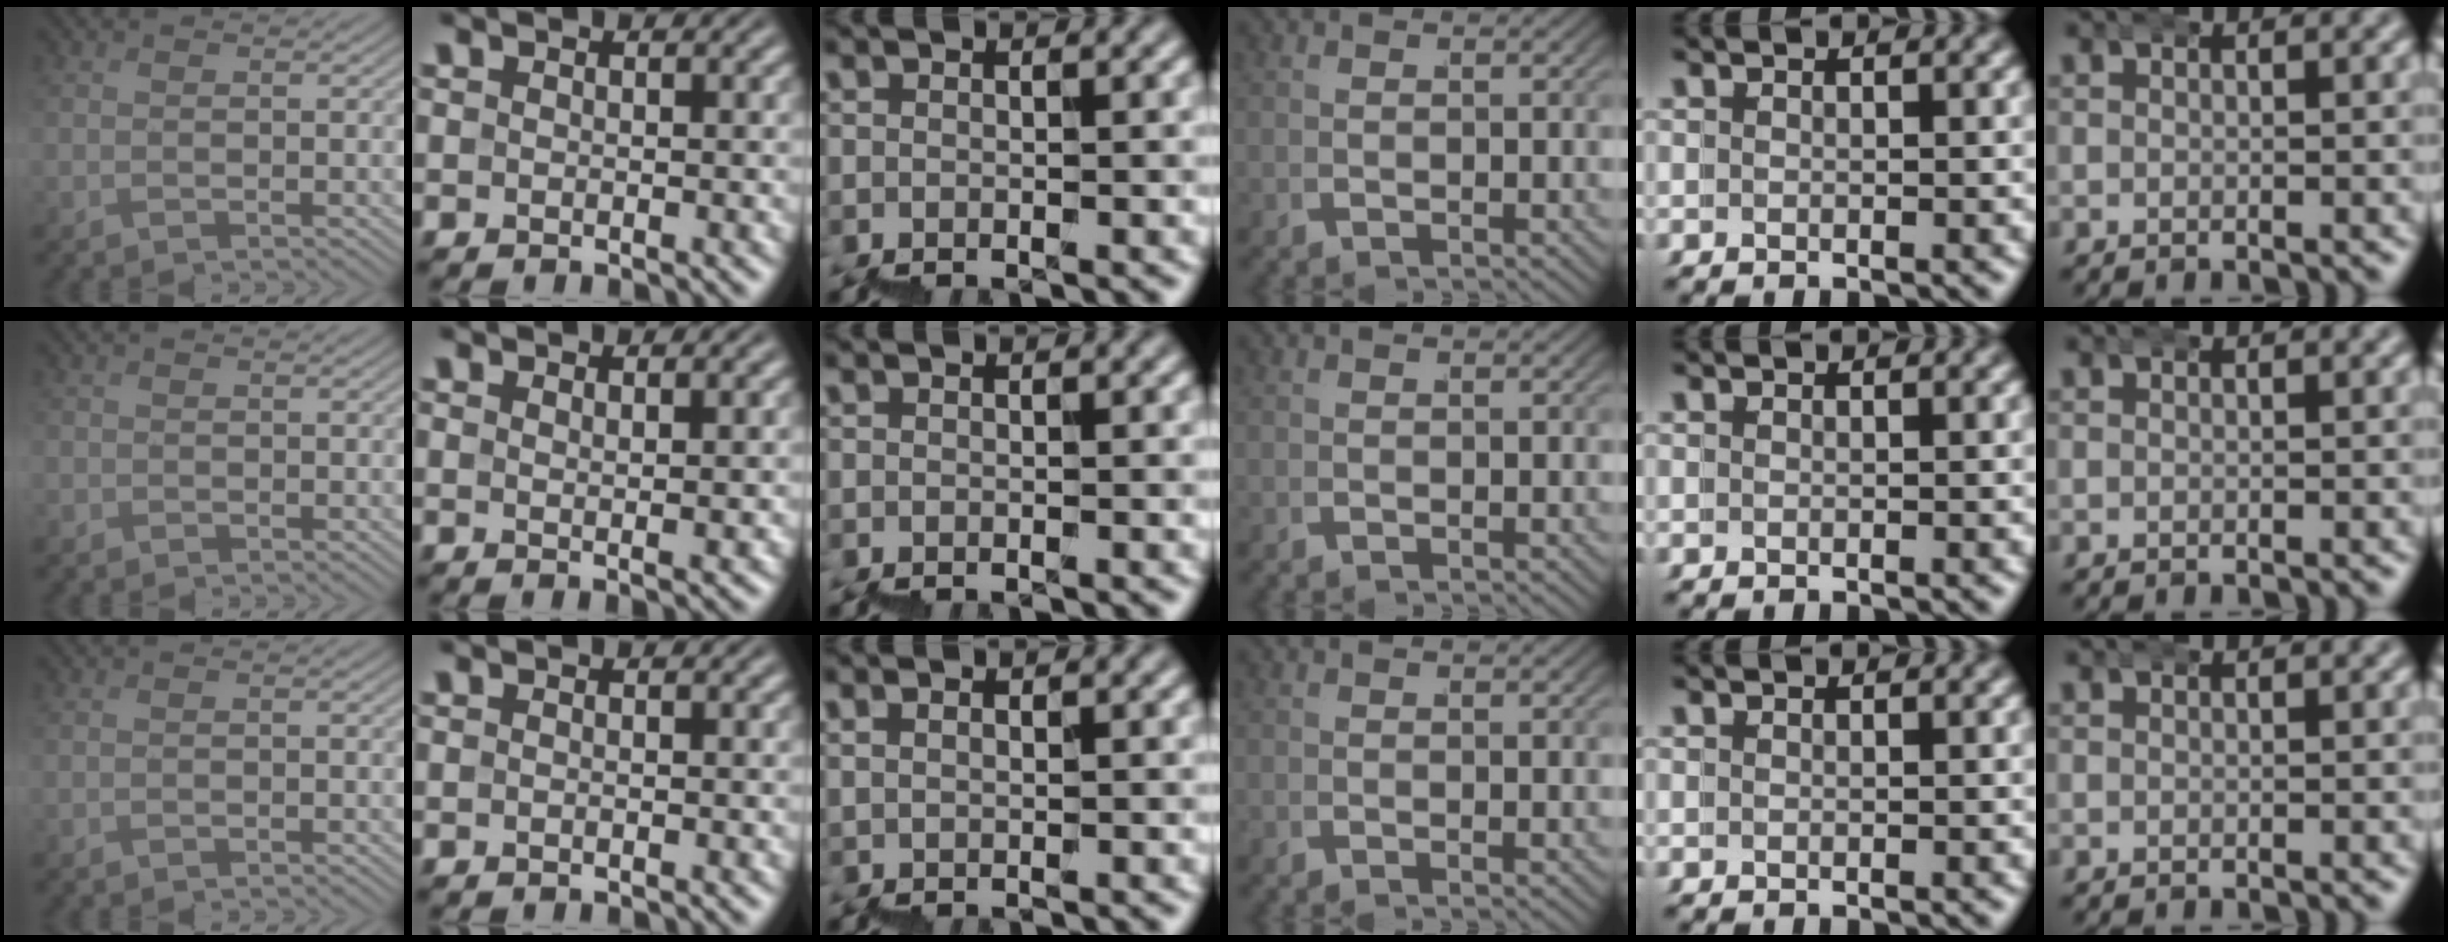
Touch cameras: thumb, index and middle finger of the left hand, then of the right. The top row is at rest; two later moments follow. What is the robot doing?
{"motion": "wrap", "object": "bandana"}